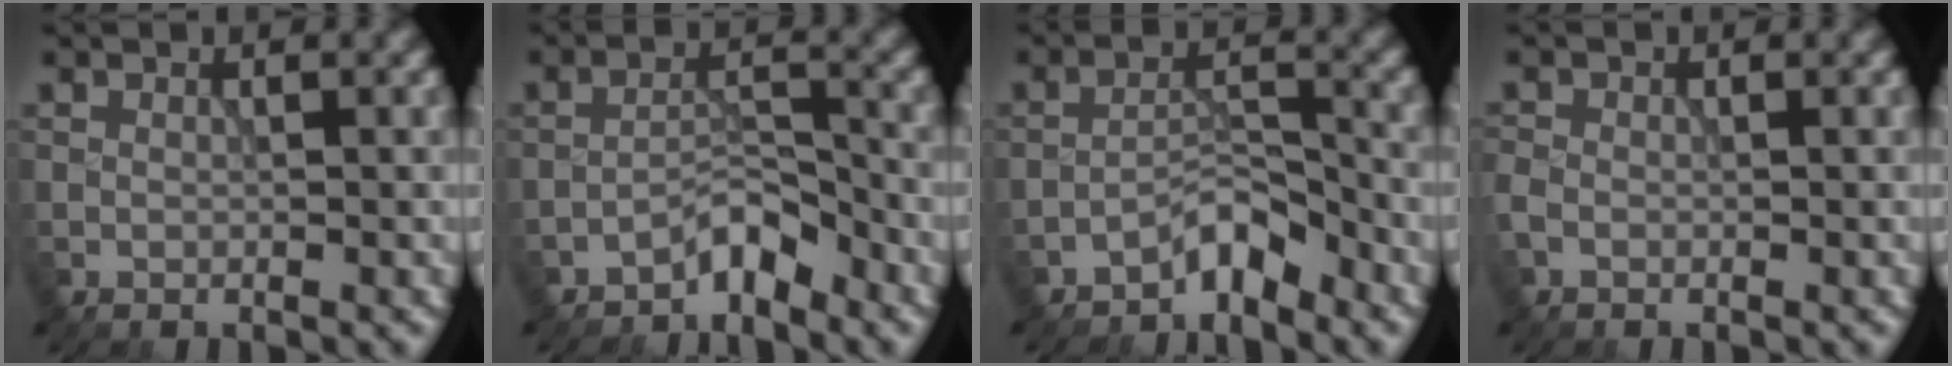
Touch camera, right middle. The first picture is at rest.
{"total": 2.8, "force": [-2.4, 0.6, 1.2], "torque": [-0.015, 0.017, -0.045]}
{"total": 2.9, "force": [-2.5, 0.7, 1.3], "torque": [-0.017, 0.018, -0.048]}
{"total": 1.1, "force": [-0.6, 0.8, 0.5], "torque": [-0.014, 0.001, -0.017]}